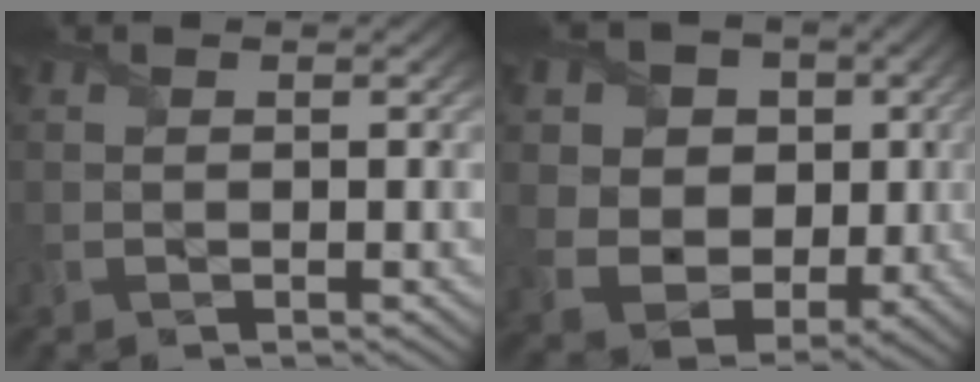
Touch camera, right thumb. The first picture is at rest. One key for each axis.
{"total": 11.6, "fx": 2.3, "fy": 9.6, "fz": 6.0, "tx": -0.160, "ty": 0.016, "tz": 0.032}